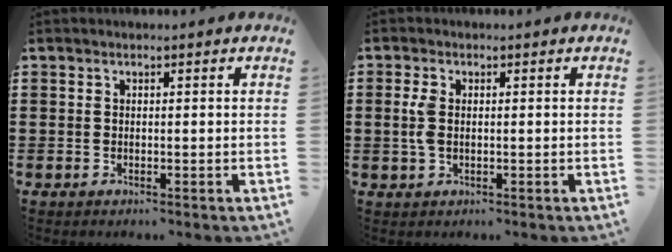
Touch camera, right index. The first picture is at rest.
{"total": 3.3, "force": [0.2, 1.9, 2.7], "torque": [-0.071, 0.001, -0.002]}